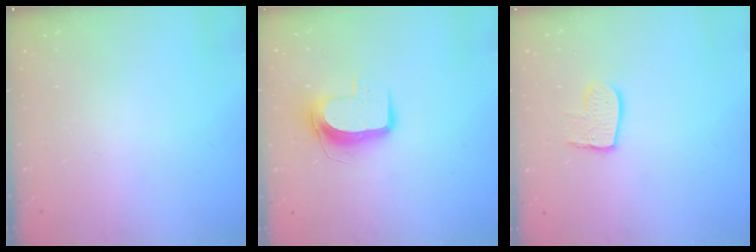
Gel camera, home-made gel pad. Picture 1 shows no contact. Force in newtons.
{"total": 9.7, "press": 9.7, "slide": 0.8}
{"total": 8.7, "press": 8.6, "slide": 0.7}